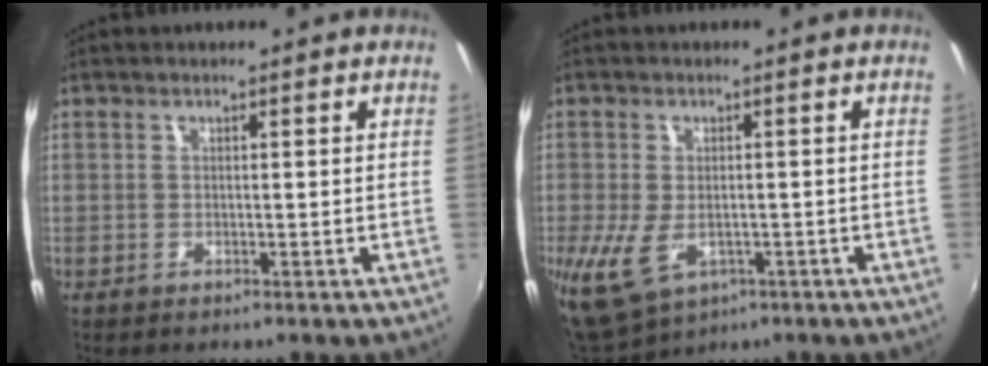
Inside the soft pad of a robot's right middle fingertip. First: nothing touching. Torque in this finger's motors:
{"motor_torque": [1.08, 0.25, 1.05, 0.21]}